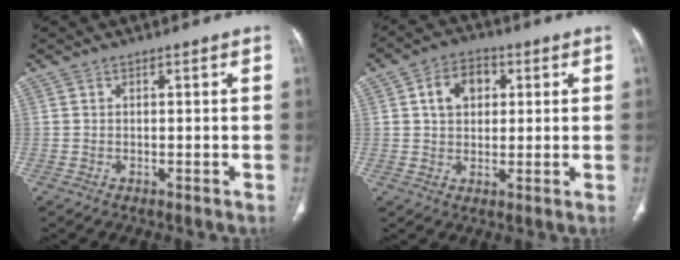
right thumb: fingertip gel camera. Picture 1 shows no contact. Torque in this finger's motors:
{"motor_torque": [0.76, 0.87, 0.17, -0.05, 0.02]}